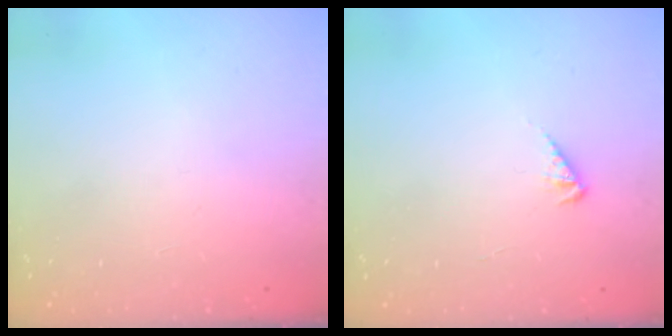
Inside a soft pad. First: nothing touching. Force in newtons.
{"total": 2.4, "press": 2.3, "slide": 0.5}